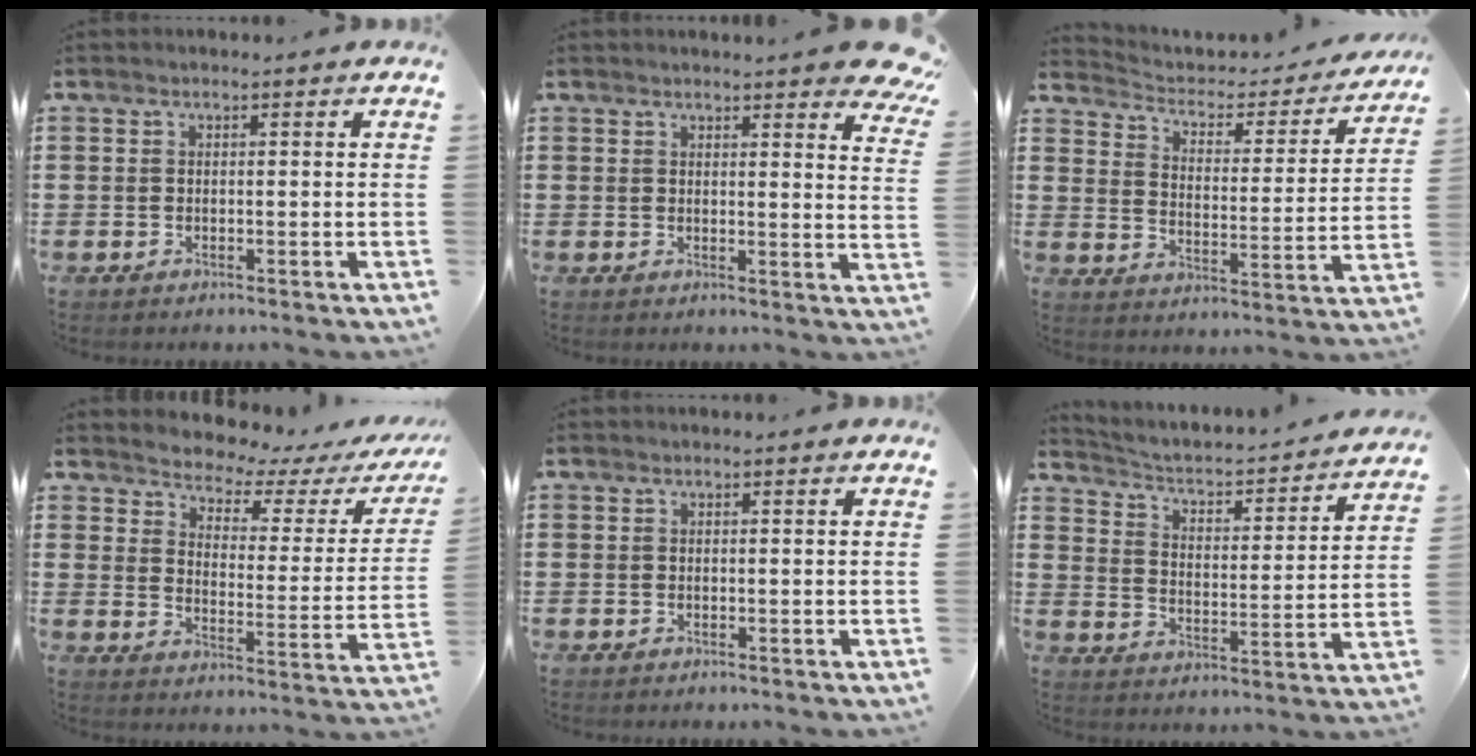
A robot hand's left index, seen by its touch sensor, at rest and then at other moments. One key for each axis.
{"total": 4.5, "fx": 4.1, "fy": 0.0, "fz": 1.8, "tx": -0.026, "ty": -0.021, "tz": 0.071}
{"total": 2.3, "fx": 1.7, "fy": 1.3, "fz": 0.8, "tx": -0.033, "ty": -0.019, "tz": 0.020}
{"total": 3.2, "fx": 3.1, "fy": 0.7, "fz": 0.5, "tx": -0.034, "ty": -0.030, "tz": 0.045}
{"total": 0.0}
{"total": 2.0, "fx": 1.7, "fy": 0.5, "fz": 0.9, "tx": -0.035, "ty": -0.026, "tz": 0.016}